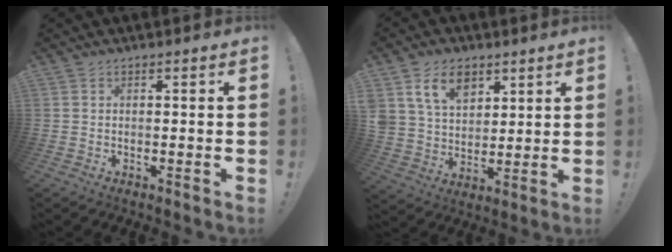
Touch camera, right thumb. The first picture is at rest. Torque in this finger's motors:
{"motor_torque": [1.14, 1.52, 0.44, -0.26, 0.06]}